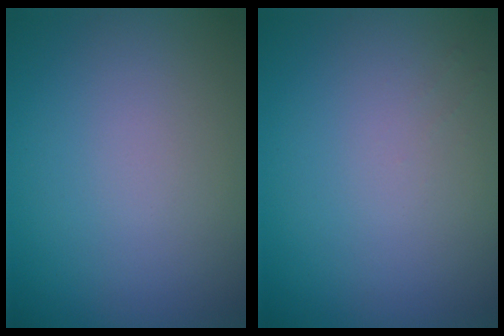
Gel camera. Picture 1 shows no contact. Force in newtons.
{"total": 0.6, "press": 0.5, "slide": 0.3}